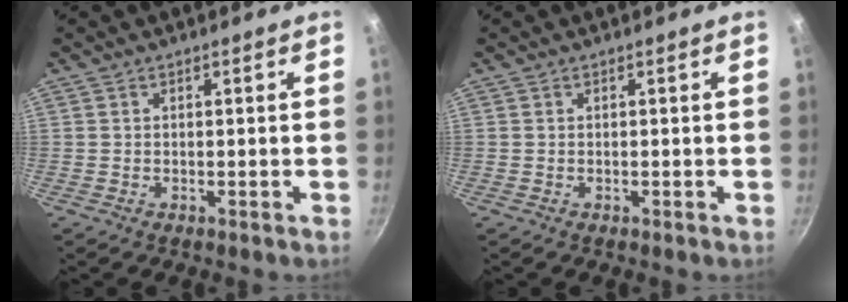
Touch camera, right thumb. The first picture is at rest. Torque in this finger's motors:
{"motor_torque": [0.15, 0.08, 0.59, 0.08, 0.03]}